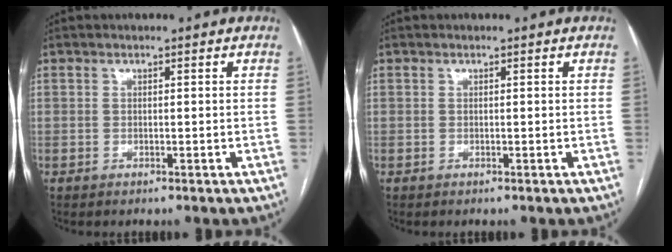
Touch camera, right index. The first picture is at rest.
{"total": 0.0}